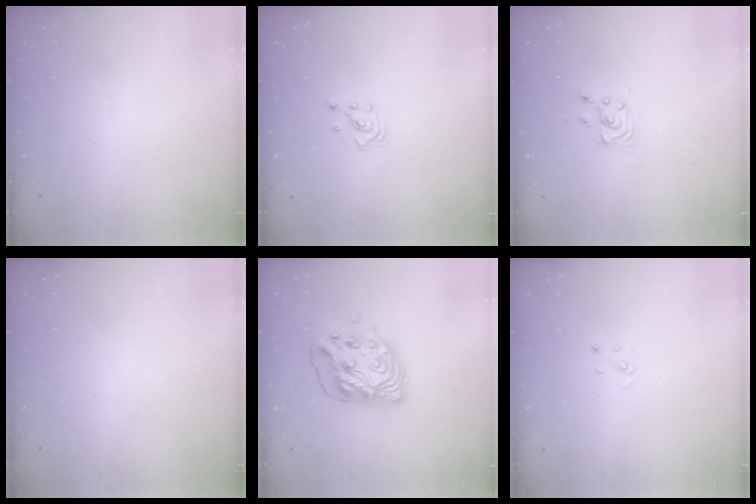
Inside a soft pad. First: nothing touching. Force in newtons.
{"total": 2.8, "press": 2.8, "slide": 0.3}
{"total": 2.8, "press": 2.8, "slide": 0.4}
{"total": 0.0}
{"total": 12.2, "press": 12.1, "slide": 1.2}
{"total": 1.9, "press": 1.9, "slide": 0.2}